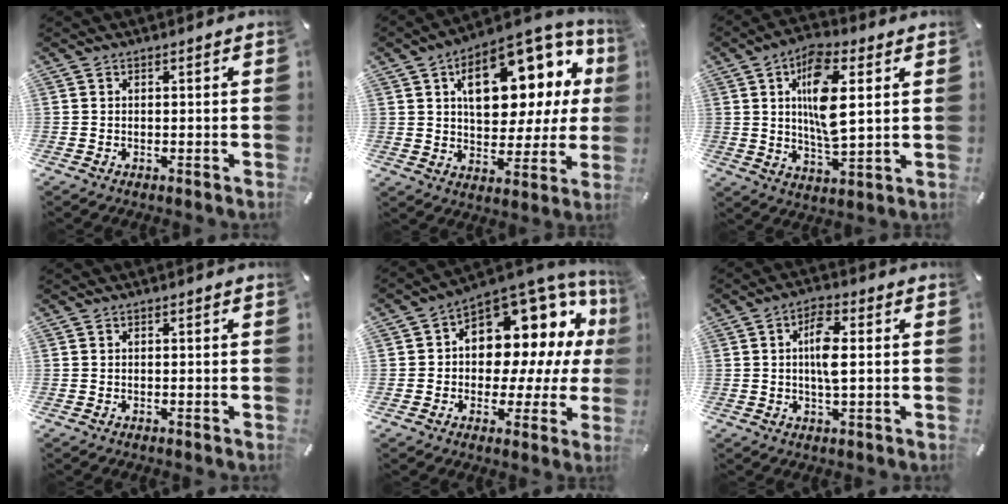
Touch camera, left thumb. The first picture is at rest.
{"total": 19.9, "force": [7.9, 11.7, 14.0], "torque": [-0.188, -0.042, 0.134]}
{"total": 12.7, "force": [3.4, 5.1, 11.1], "torque": [-0.211, -0.006, 0.051]}
{"total": 0.0}
{"total": 13.2, "force": [5.1, 9.3, 7.8], "torque": [-0.098, -0.068, 0.087]}
{"total": 7.1, "force": [0.9, 2.3, 6.6], "torque": [-0.127, 0.002, 0.010]}